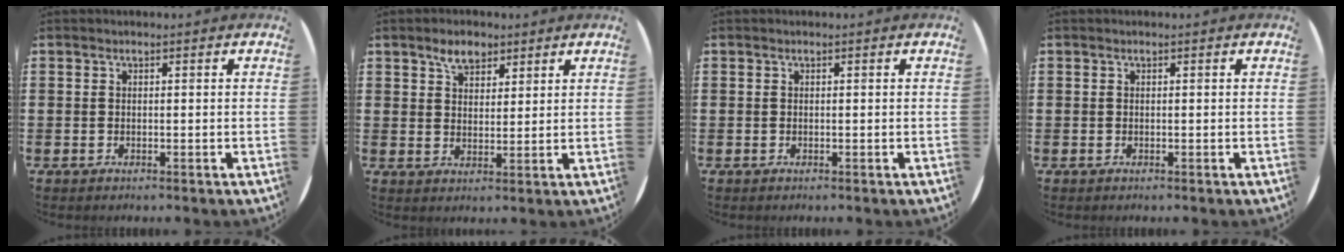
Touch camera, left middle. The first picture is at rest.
{"total": 4.0, "force": [3.1, 2.1, 1.6], "torque": [-0.022, 0.001, 0.053]}
{"total": 0.0}
{"total": 0.0}